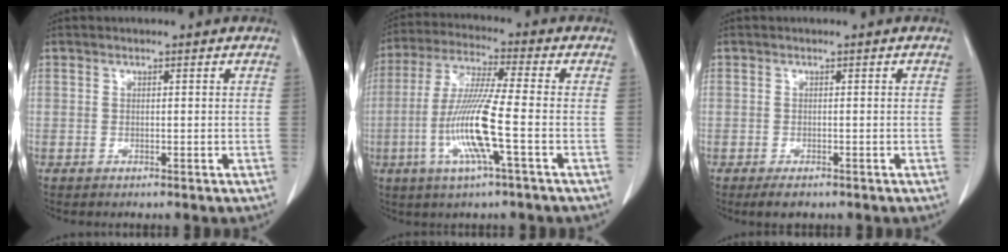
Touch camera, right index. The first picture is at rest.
{"total": 11.8, "force": [-3.2, -0.2, 11.3], "torque": [-0.232, -0.011, -0.068]}
{"total": 2.0, "force": [-1.4, 0.9, 1.1], "torque": [-0.023, -0.003, -0.017]}